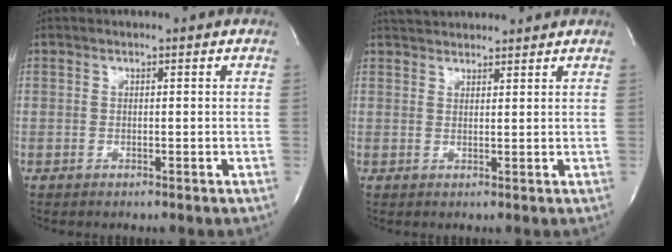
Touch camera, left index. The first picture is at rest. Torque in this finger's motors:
{"motor_torque": [0.07, -0.26, 0.13, 0.10]}